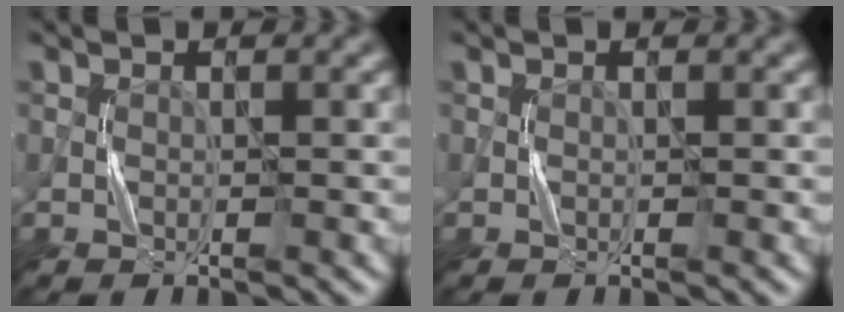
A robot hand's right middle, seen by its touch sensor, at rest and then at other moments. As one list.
[{"total": 0.0}]